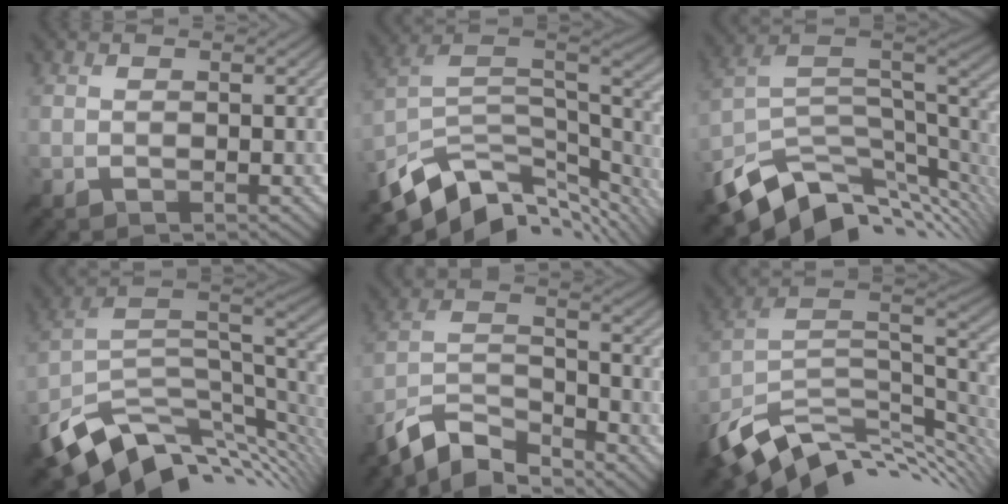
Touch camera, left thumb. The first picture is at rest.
{"total": 13.1, "force": [-7.5, 6.7, 8.5], "torque": [-0.204, -0.015, -0.126]}
{"total": 12.2, "force": [-5.6, 6.5, 8.7], "torque": [-0.201, -0.019, -0.104]}
{"total": 13.4, "force": [-5.4, 7.6, 9.6], "torque": [-0.213, -0.027, -0.091]}
{"total": 9.5, "force": [-8.2, 2.5, 4.1], "torque": [-0.084, 0.003, -0.170]}
{"total": 13.8, "force": [-6.4, 6.9, 10.1], "torque": [-0.219, -0.016, -0.113]}